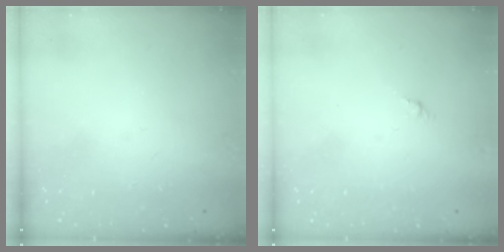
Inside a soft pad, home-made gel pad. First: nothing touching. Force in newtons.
{"total": 0.0}